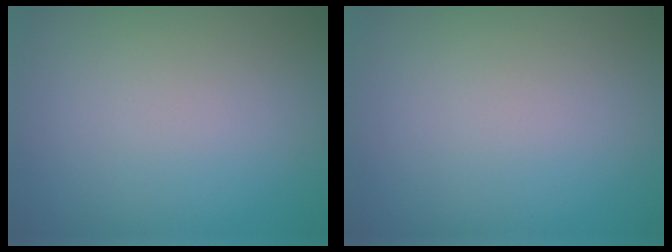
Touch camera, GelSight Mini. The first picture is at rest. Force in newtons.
{"total": 0.0}